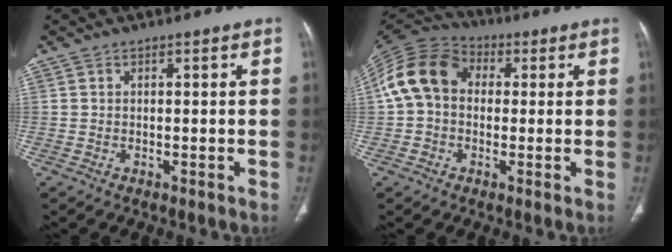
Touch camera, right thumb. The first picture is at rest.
{"total": 12.4, "force": [1.1, 9.7, 7.6], "torque": [-0.142, 0.035, 0.008]}